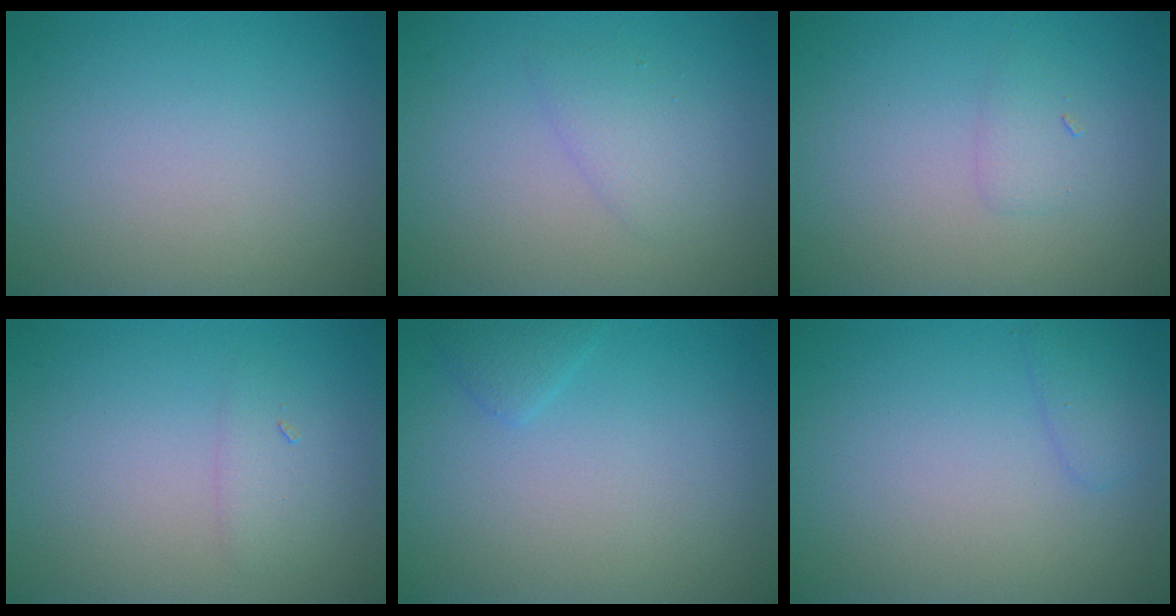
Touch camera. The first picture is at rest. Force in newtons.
{"total": 1.7, "press": 1.7, "slide": 0.2}
{"total": 1.2, "press": 1.2, "slide": 0.1}
{"total": 1.3, "press": 1.3, "slide": 0.1}
{"total": 1.1, "press": 1.1, "slide": 0.1}
{"total": 1.3, "press": 1.3, "slide": 0.1}